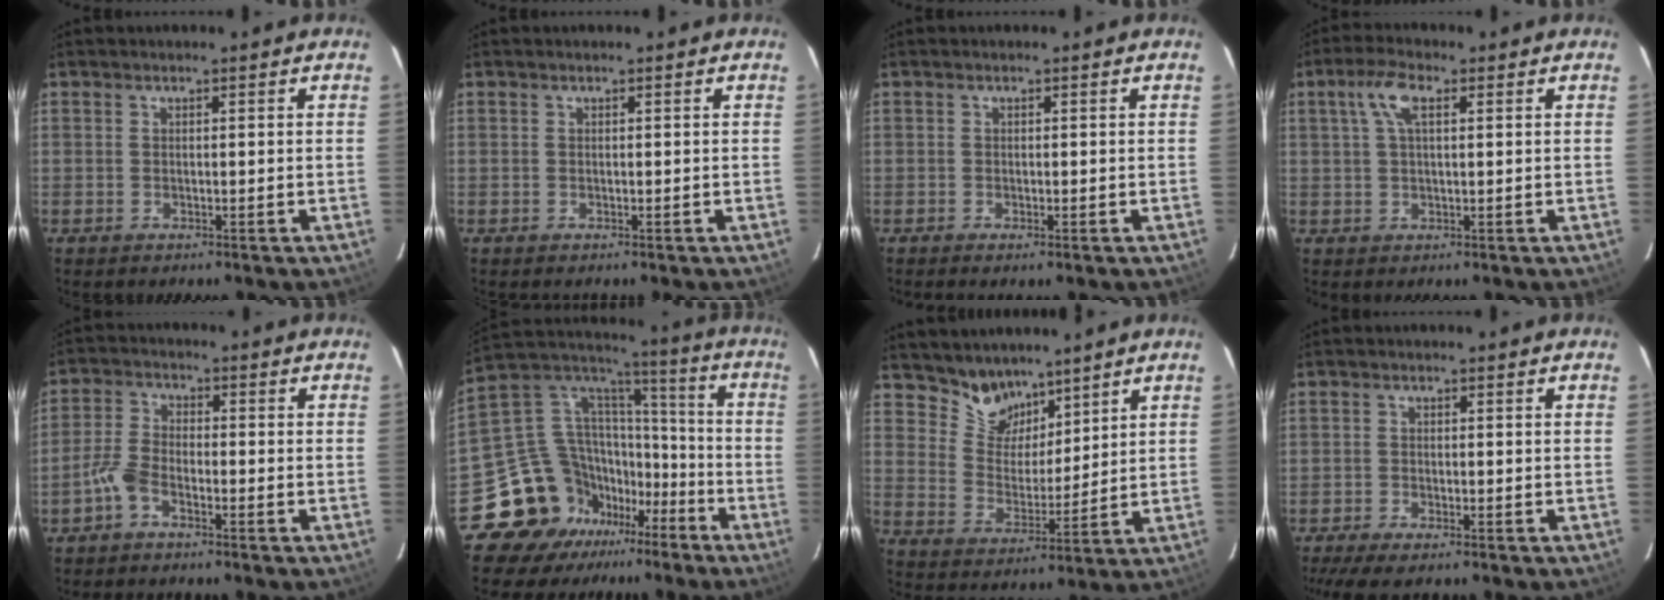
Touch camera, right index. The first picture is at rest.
{"total": 0.0}
{"total": 0.8, "force": [-0.4, 0.1, 0.6], "torque": [-0.013, -0.002, -0.008]}
{"total": 5.2, "force": [1.9, 2.0, 4.4], "torque": [-0.088, 0.014, 0.036]}
{"total": 4.3, "force": [-2.8, 1.8, 2.7], "torque": [-0.066, 0.011, -0.060]}
{"total": 17.2, "force": [-12.1, 12.0, 2.7], "torque": [-0.084, 0.076, -0.205]}
{"total": 8.3, "force": [6.7, 4.5, 1.8], "torque": [-0.031, 0.006, 0.126]}
{"total": 5.4, "force": [-4.4, 1.1, 3.0], "torque": [-0.073, -0.019, -0.078]}